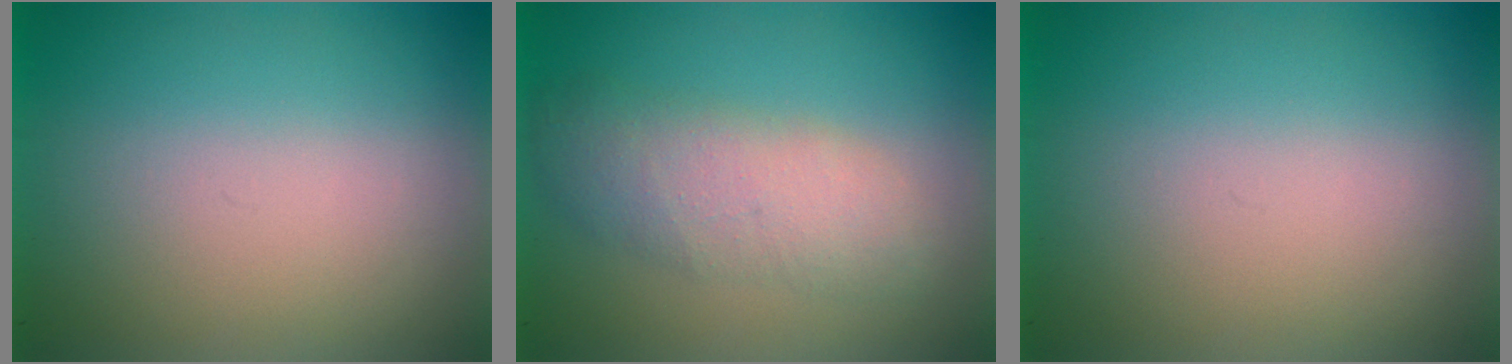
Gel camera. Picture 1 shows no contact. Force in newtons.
{"total": 3.2}
{"total": 0.0}